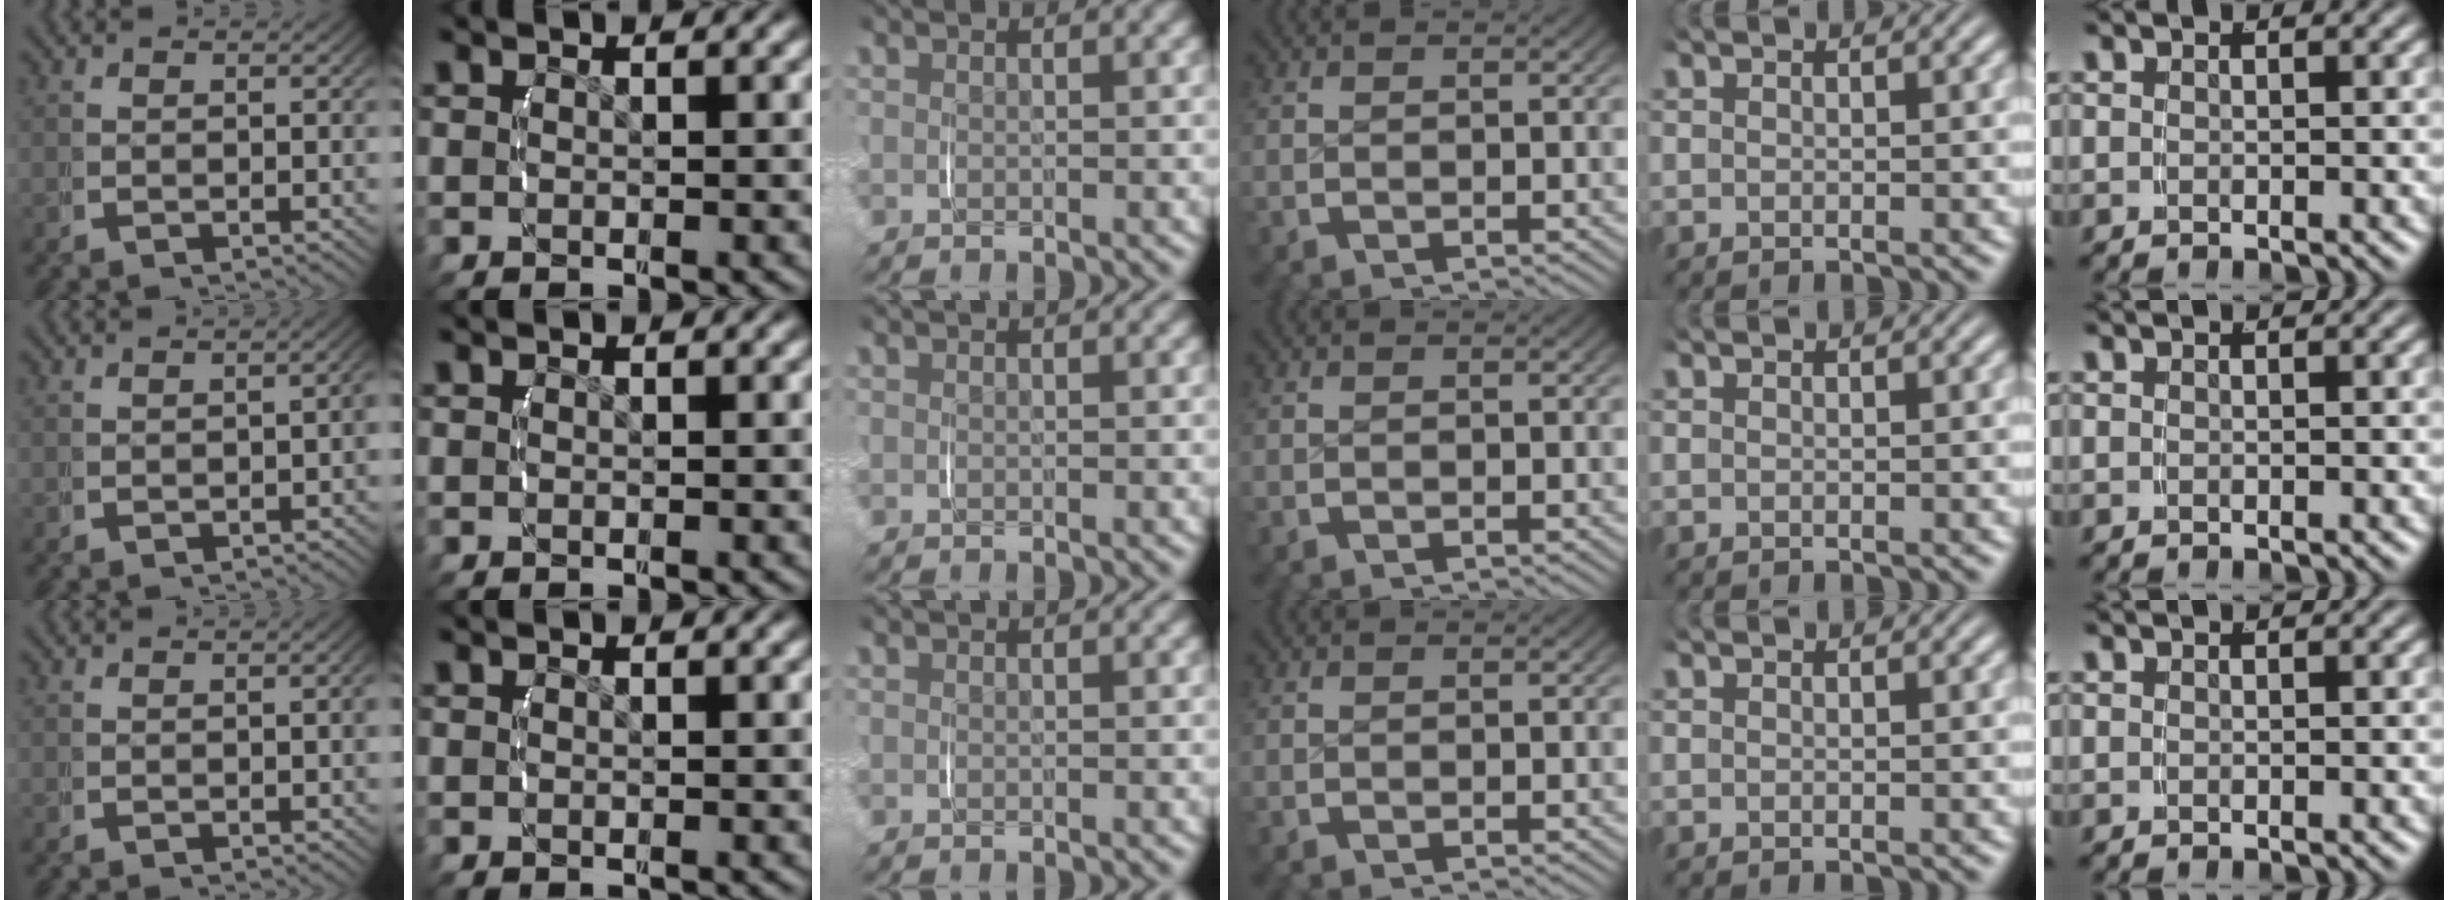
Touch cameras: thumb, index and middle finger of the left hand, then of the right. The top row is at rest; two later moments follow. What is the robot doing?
{"motion": "lift_and_place", "object": "string"}